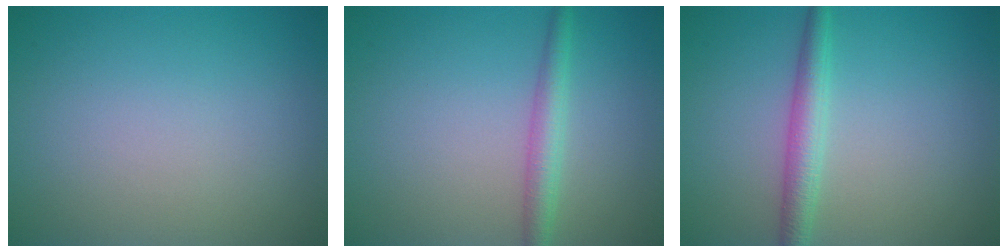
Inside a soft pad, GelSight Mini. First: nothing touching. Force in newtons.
{"total": 2.4, "press": 2.4, "slide": 0.0}
{"total": 2.6, "press": 2.6, "slide": 0.0}